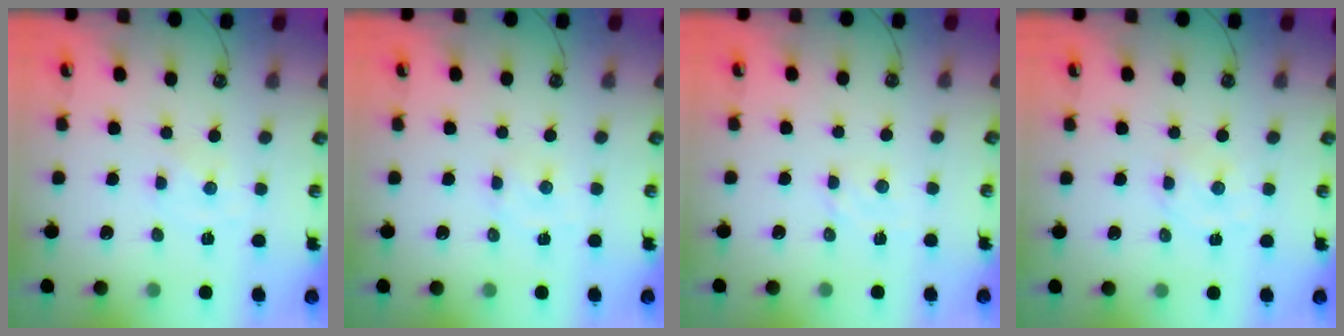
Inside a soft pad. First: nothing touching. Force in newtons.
{"total": 2.1, "press": 2.0, "slide": 0.3}
{"total": 1.8, "press": 1.8, "slide": 0.3}
{"total": 2.4, "press": 2.3, "slide": 0.7}